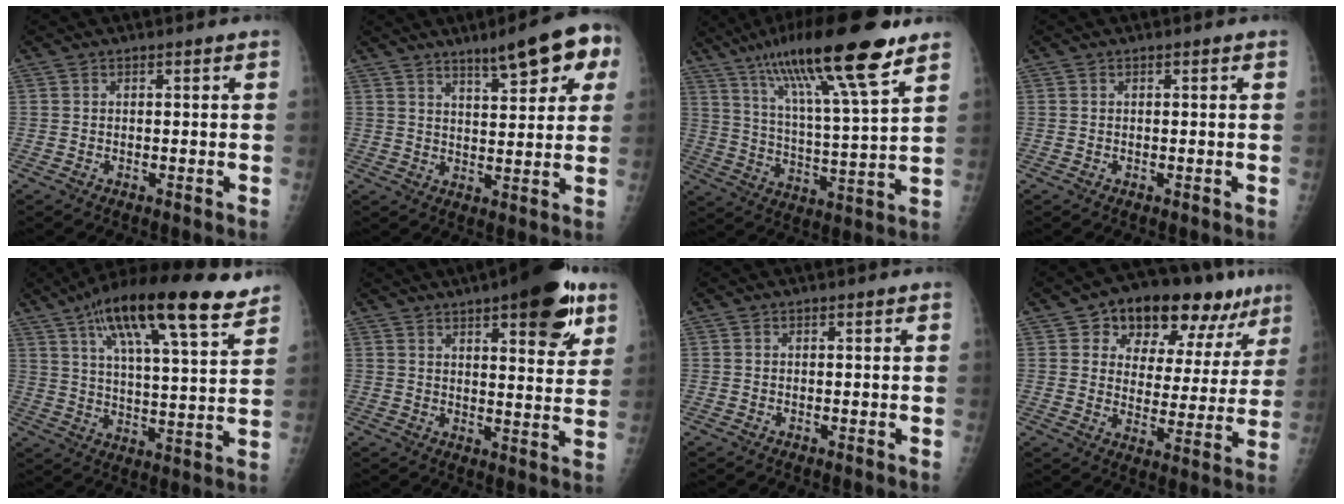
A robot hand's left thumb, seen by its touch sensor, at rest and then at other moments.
{"total": 11.8, "force": [6.4, 3.0, 9.4], "torque": [-0.102, -0.014, 0.087]}
{"total": 21.0, "force": [13.5, 2.9, 15.8], "torque": [-0.265, -0.041, 0.229]}
{"total": 0.0}
{"total": 22.0, "force": [13.3, 5.9, 16.5], "torque": [-0.259, -0.026, 0.212]}
{"total": 16.0, "force": [8.8, 5.0, 12.4], "torque": [-0.138, -0.032, 0.118]}
{"total": 0.0}
{"total": 18.8, "force": [11.1, 10.4, 11.1], "torque": [-0.099, -0.017, 0.160]}